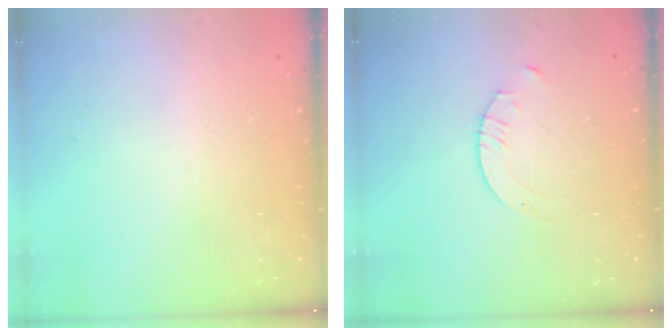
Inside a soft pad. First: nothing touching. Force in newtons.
{"total": 1.6, "press": 1.6, "slide": 0.2}